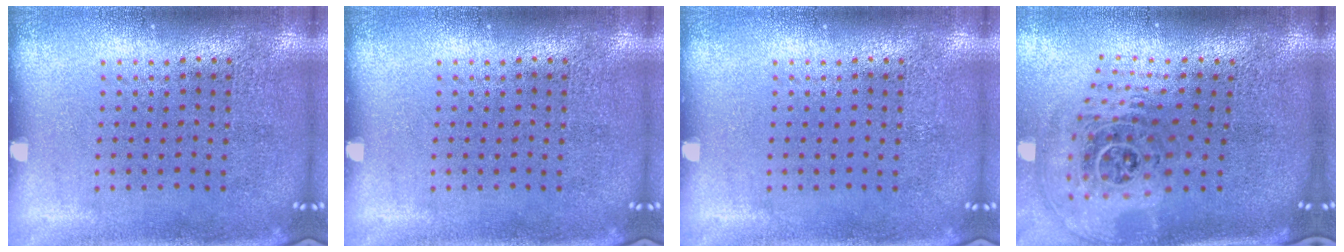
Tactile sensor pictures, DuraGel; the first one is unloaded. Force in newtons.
{"total": 0.0}
{"total": 0.0}
{"total": 2.4, "press": 1.6, "slide": 1.7}